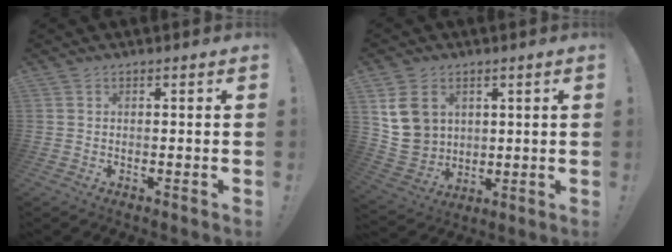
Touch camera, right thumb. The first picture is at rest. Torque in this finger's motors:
{"motor_torque": [-0.29, 0.44, 0.16, 0.64, -0.03]}